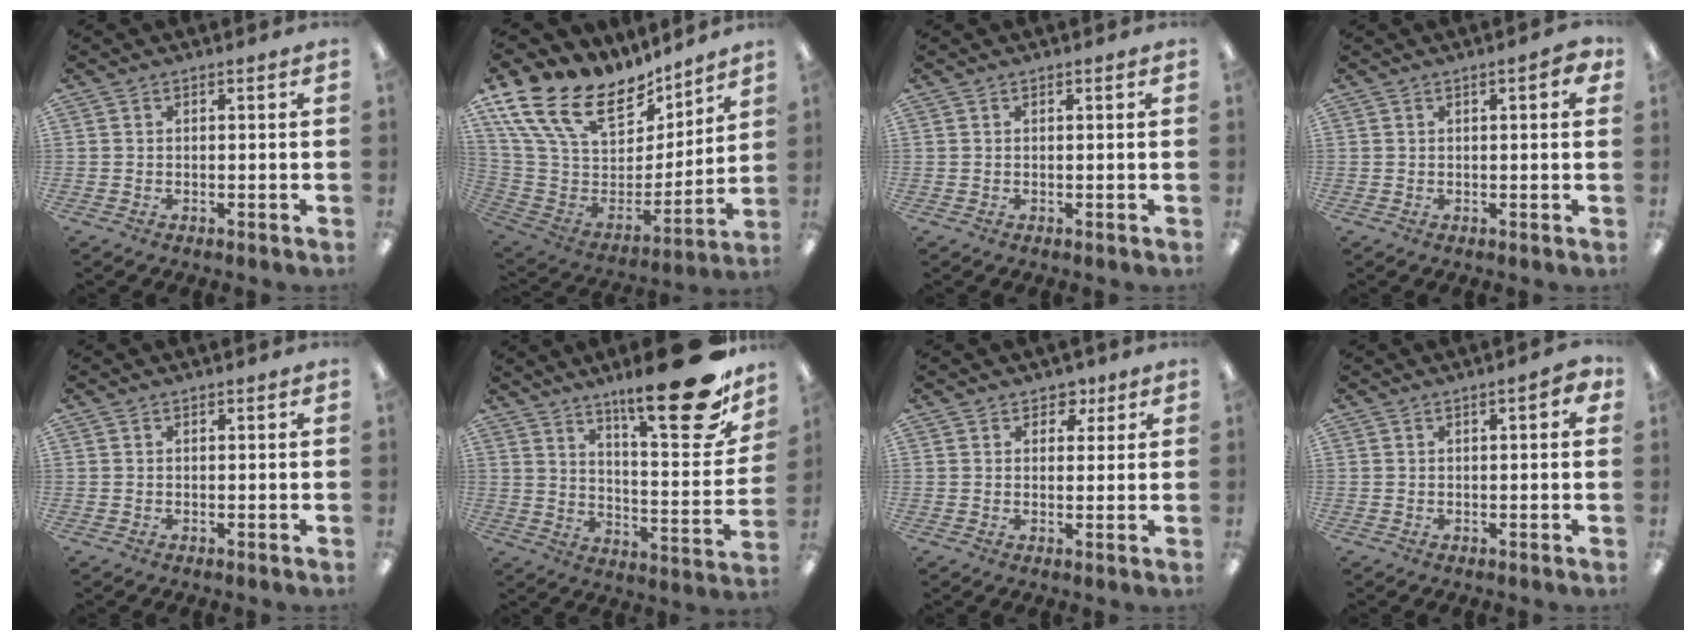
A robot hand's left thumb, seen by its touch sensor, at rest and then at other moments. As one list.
[{"total": 19.9, "force": [13.1, 10.9, 10.2], "torque": [-0.213, -0.088, 0.245]}, {"total": 0.0}, {"total": 3.3, "force": [1.2, 0.9, 2.9], "torque": [-0.041, -0.001, 0.017]}, {"total": 0.0}, {"total": 22.7, "force": [15.3, 5.9, 15.6], "torque": [-0.223, -0.106, 0.242]}, {"total": 4.2, "force": [2.6, 3.0, 1.3], "torque": [-0.009, -0.005, 0.044]}, {"total": 3.3, "force": [1.1, 1.1, 3.0], "torque": [-0.042, 0.001, 0.015]}]